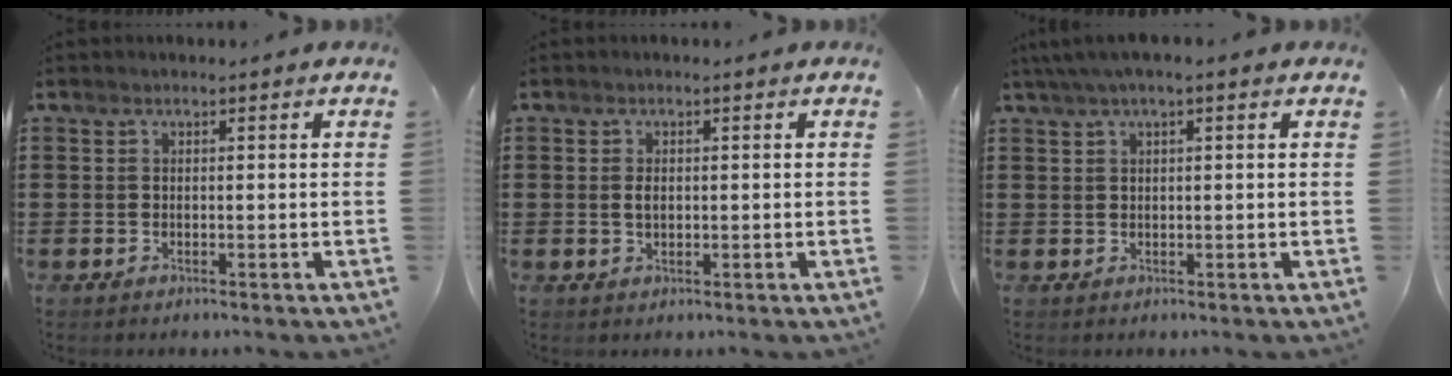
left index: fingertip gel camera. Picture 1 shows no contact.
{"total": 1.6, "force": [0.1, 0.9, 1.3], "torque": [-0.028, 0.005, 0.001]}
{"total": 2.1, "force": [0.8, 0.1, 1.9], "torque": [-0.036, 0.000, 0.014]}